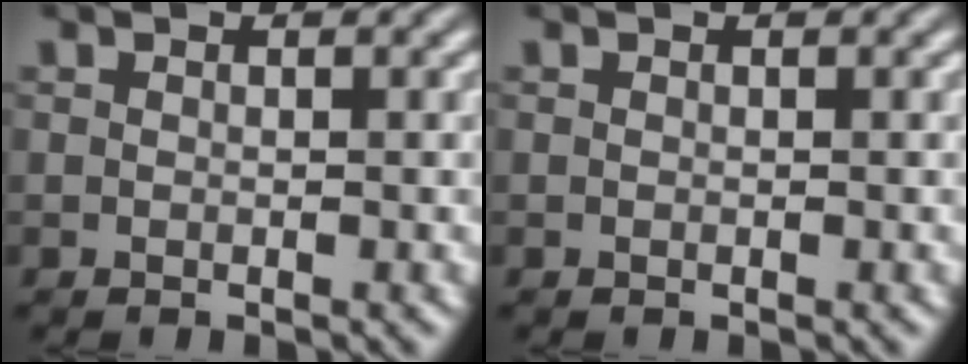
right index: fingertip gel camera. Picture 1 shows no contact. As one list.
[{"total": 0.0}]